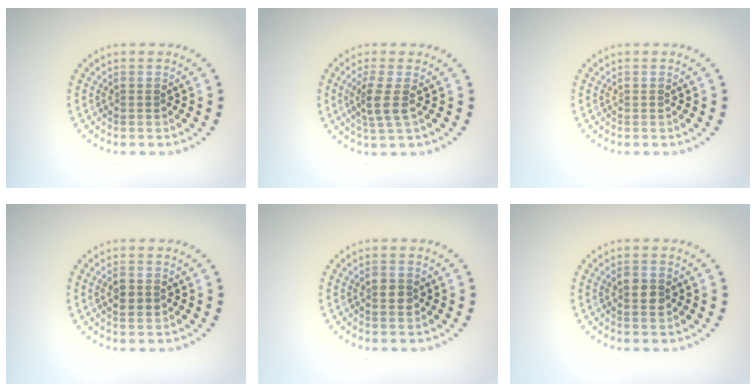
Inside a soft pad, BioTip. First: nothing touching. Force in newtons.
{"total": 2.5, "press": 1.9, "slide": 1.6}
{"total": 0.0}
{"total": 1.8, "press": 1.7, "slide": 0.2}
{"total": 1.9, "press": 1.9, "slide": 0.1}
{"total": 1.7, "press": 1.7, "slide": 0.2}